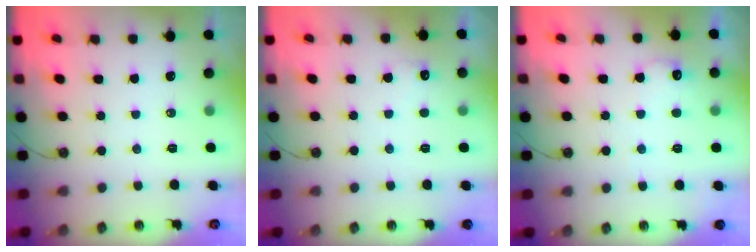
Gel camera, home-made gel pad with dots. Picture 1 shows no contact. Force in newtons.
{"total": 4.2, "press": 4.0, "slide": 1.1}
{"total": 8.3, "press": 8.3, "slide": 0.5}